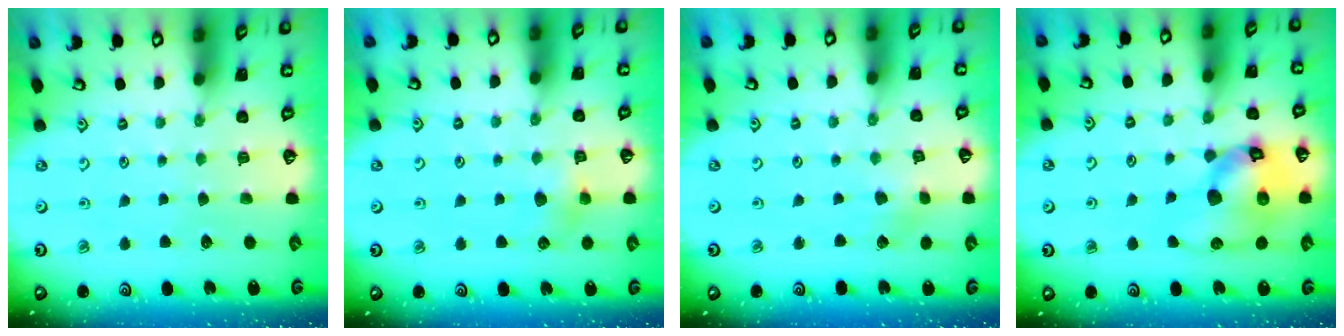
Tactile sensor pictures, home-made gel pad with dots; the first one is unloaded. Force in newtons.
{"total": 6.2, "press": 6.2, "slide": 0.6}
{"total": 2.5, "press": 2.4, "slide": 0.3}
{"total": 18.7, "press": 18.5, "slide": 2.5}